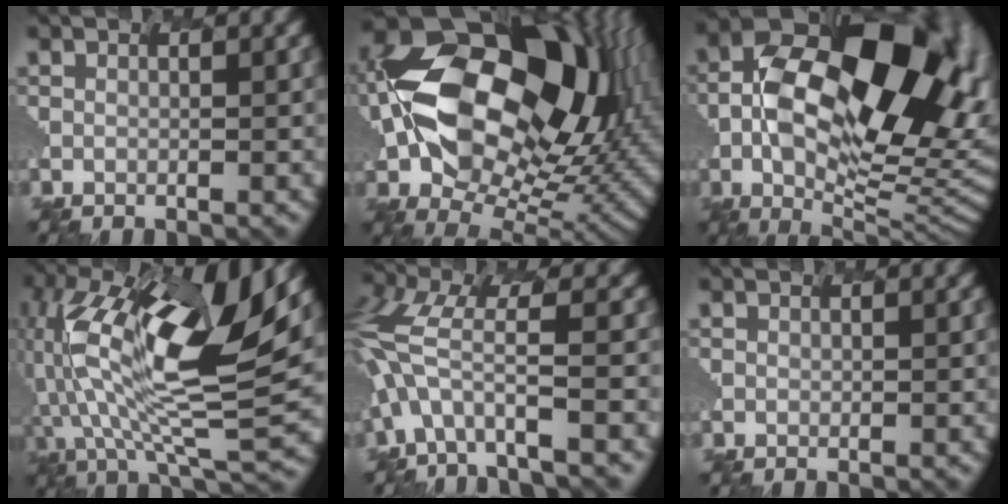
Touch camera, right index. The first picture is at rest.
{"total": 19.0, "force": [1.5, 13.6, 13.2], "torque": [-0.270, 0.017, 0.036]}
{"total": 13.8, "force": [0.6, 7.2, 11.7], "torque": [-0.204, 0.030, -0.017]}
{"total": 12.8, "force": [3.3, 4.8, 11.4], "torque": [-0.267, 0.028, 0.038]}
{"total": 6.0, "force": [-1.5, 2.4, 5.3], "torque": [-0.152, 0.020, -0.043]}
{"total": 0.6, "force": [0.1, 0.3, 0.5], "torque": [-0.010, -0.002, 0.003]}